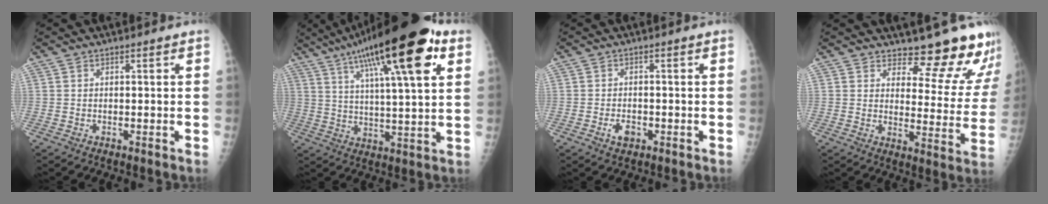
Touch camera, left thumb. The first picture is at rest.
{"total": 24.2, "force": [12.0, 5.7, 20.3], "torque": [-0.316, -0.006, 0.189]}
{"total": 2.8, "force": [-1.2, 1.8, 1.8], "torque": [-0.025, 0.003, -0.018]}
{"total": 15.3, "force": [14.2, 4.4, 3.8], "torque": [0.004, -0.135, 0.160]}